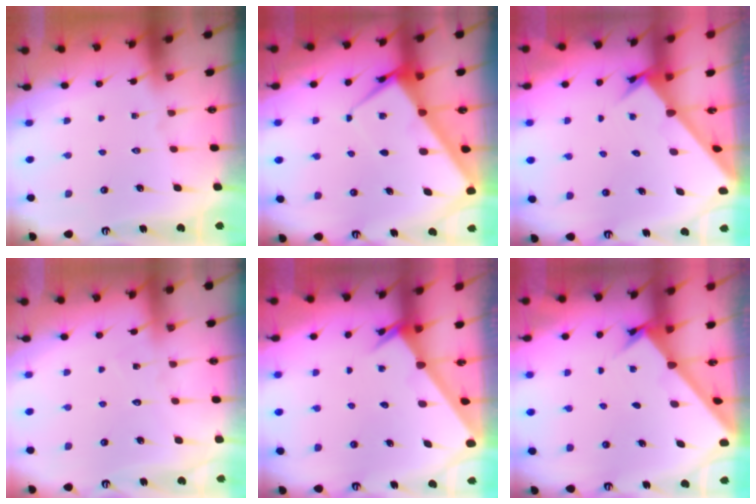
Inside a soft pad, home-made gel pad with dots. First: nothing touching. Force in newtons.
{"total": 8.4, "press": 8.3, "slide": 1.0}
{"total": 3.4, "press": 3.4, "slide": 0.3}
{"total": 6.3, "press": 6.3, "slide": 0.5}
{"total": 2.5, "press": 2.5, "slide": 0.3}
{"total": 3.1, "press": 3.1, "slide": 0.2}